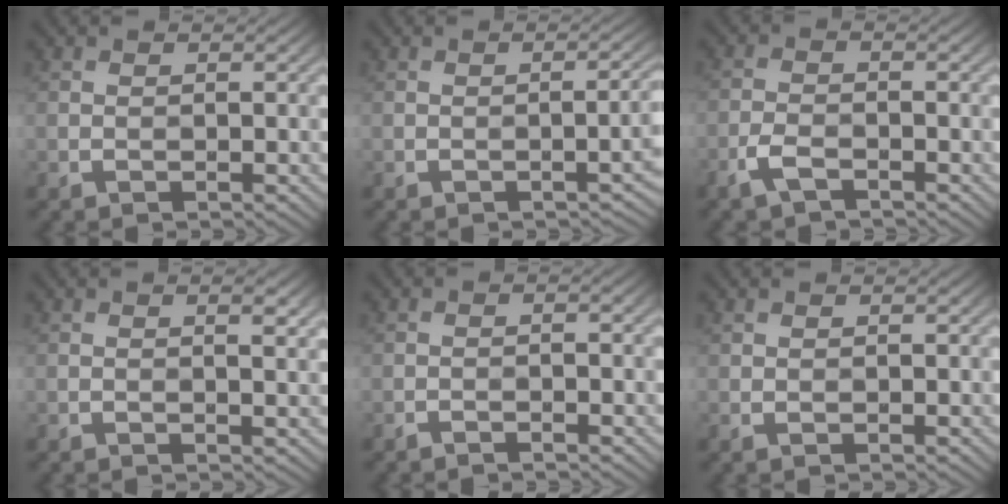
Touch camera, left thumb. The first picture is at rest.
{"total": 4.1, "force": [-1.9, 1.2, 3.4], "torque": [-0.026, 0.006, -0.018]}
{"total": 3.2, "force": [-1.6, 1.4, 2.4], "torque": [-0.051, -0.004, -0.038]}
{"total": 1.7, "force": [1.2, 0.3, 1.3], "torque": [-0.002, 0.008, 0.012]}
{"total": 1.4, "force": [-0.9, 0.1, 1.0], "torque": [-0.012, 0.008, -0.017]}
{"total": 0.6, "force": [-0.5, 0.3, 0.1], "torque": [-0.002, -0.001, -0.008]}